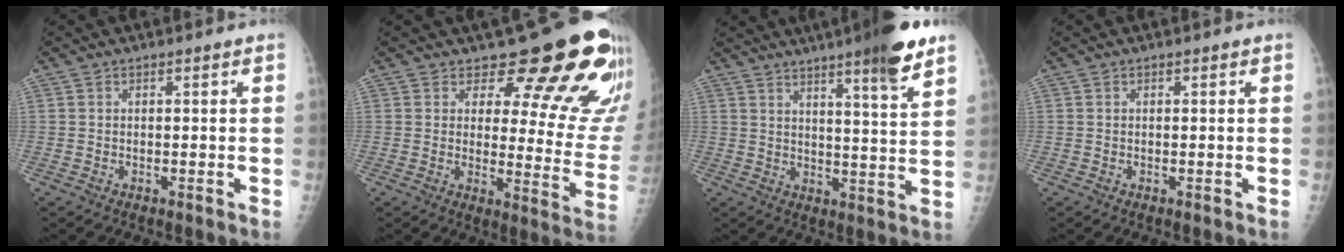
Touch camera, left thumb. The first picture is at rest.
{"total": 18.3, "force": [14.5, 6.6, 9.0], "torque": [-0.057, -0.117, 0.157]}
{"total": 13.8, "force": [9.3, 1.1, 10.1], "torque": [-0.135, -0.042, 0.126]}
{"total": 0.0}